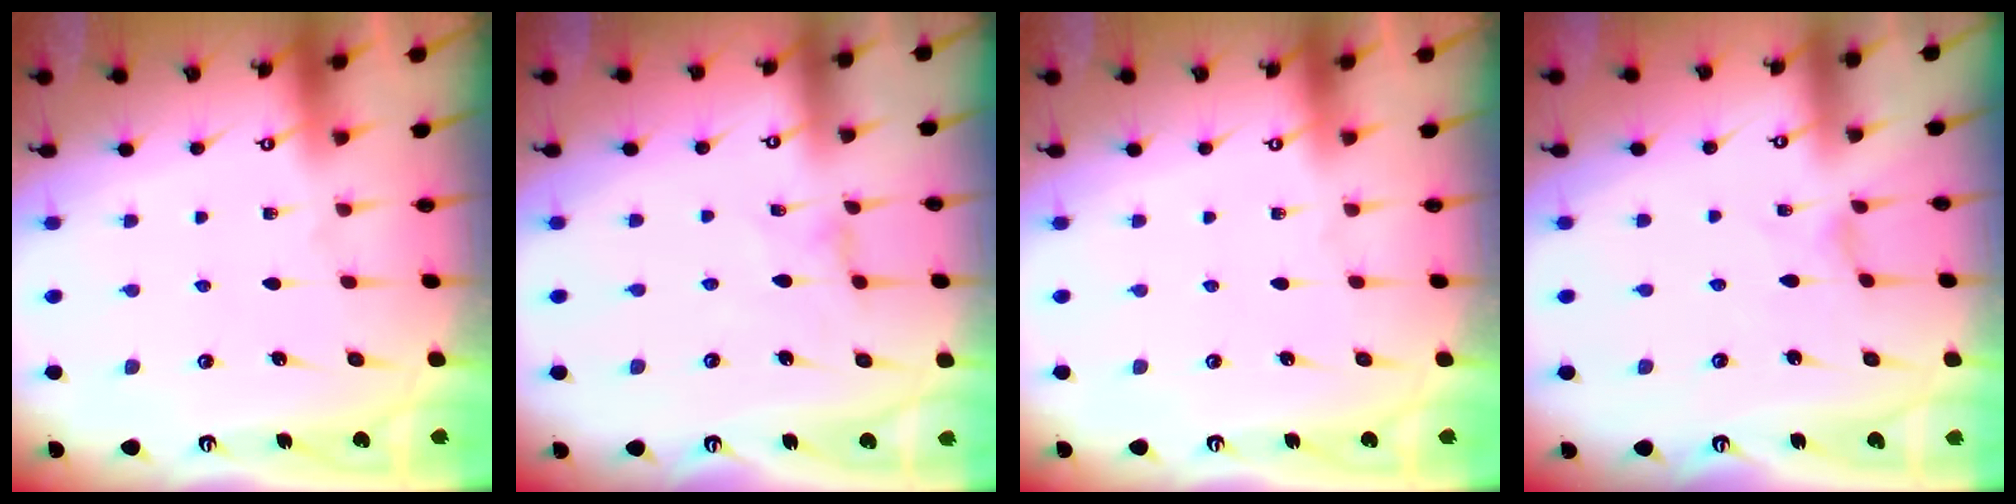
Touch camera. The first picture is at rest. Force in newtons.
{"total": 0.8, "press": 0.8, "slide": 0.3}
{"total": 0.0}
{"total": 0.0}